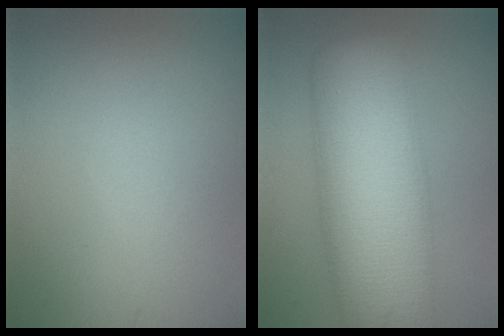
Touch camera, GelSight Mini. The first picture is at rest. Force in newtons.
{"total": 13.4, "press": 13.4, "slide": 0.5}